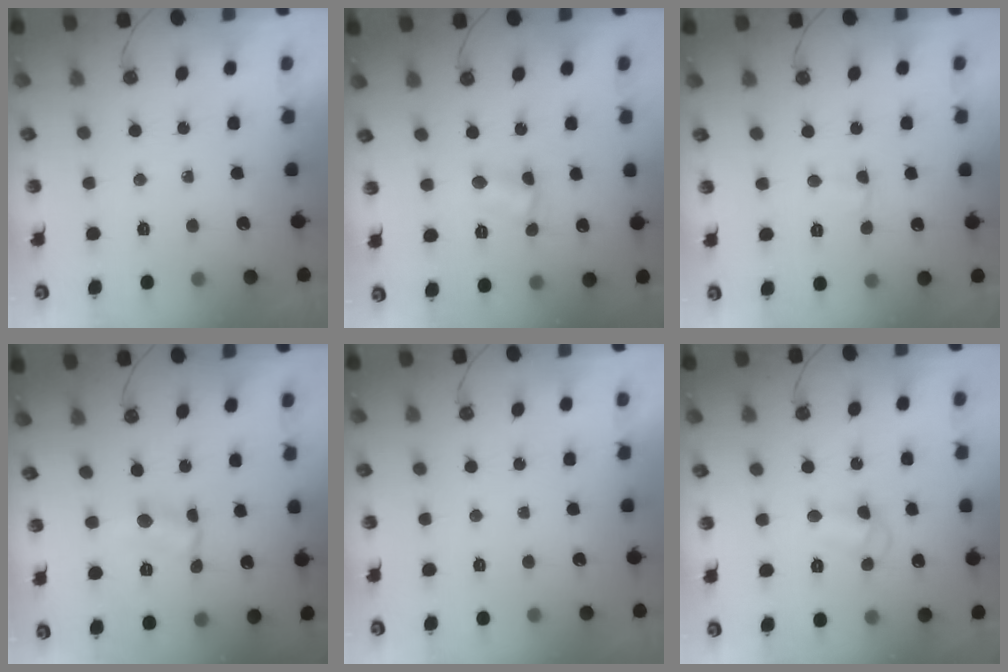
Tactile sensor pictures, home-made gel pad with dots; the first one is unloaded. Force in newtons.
{"total": 3.2, "press": 3.1, "slide": 0.4}
{"total": 2.2, "press": 2.2, "slide": 0.5}
{"total": 1.1, "press": 1.0, "slide": 0.2}
{"total": 0.0}
{"total": 7.2, "press": 7.2, "slide": 0.6}